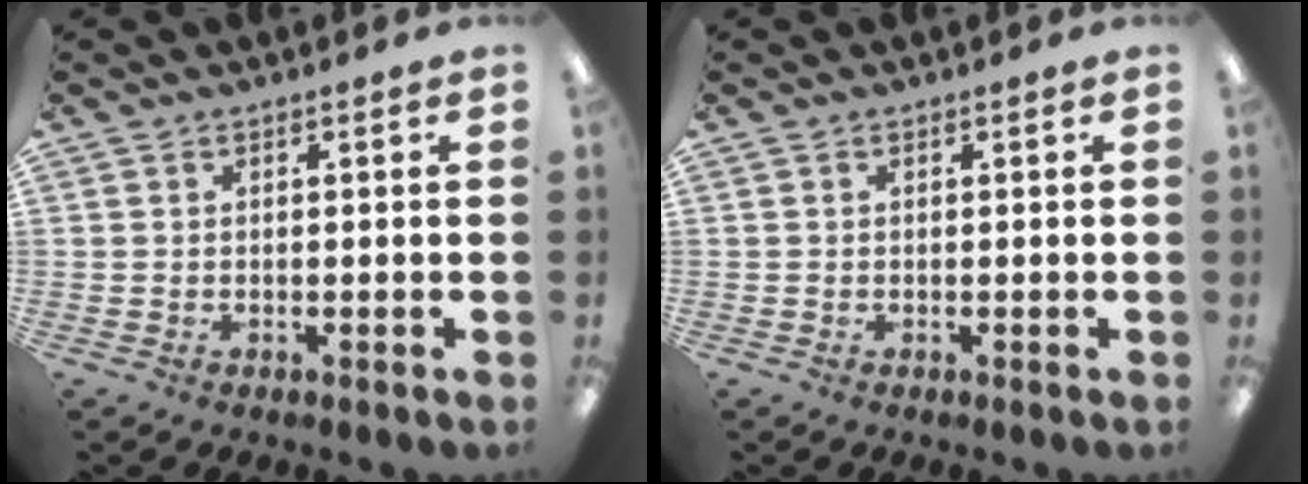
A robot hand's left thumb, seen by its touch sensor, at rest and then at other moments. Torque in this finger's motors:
{"motor_torque": [-0.04, -0.04, 0.09, -0.08, 0.00]}